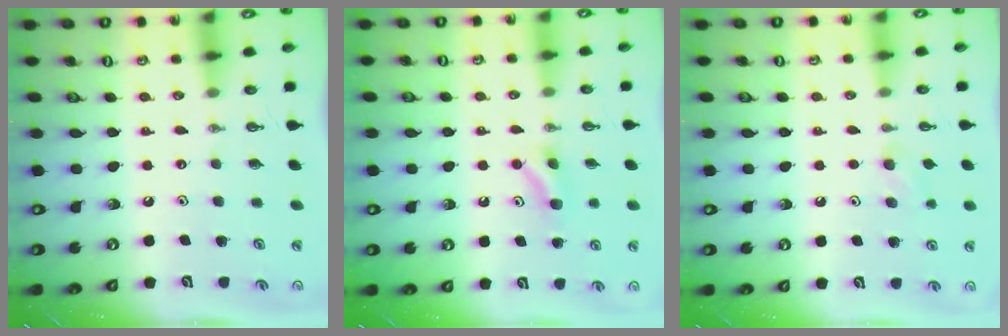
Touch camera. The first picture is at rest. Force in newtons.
{"total": 5.1, "press": 4.9, "slide": 1.4}
{"total": 4.9, "press": 4.8, "slide": 1.0}